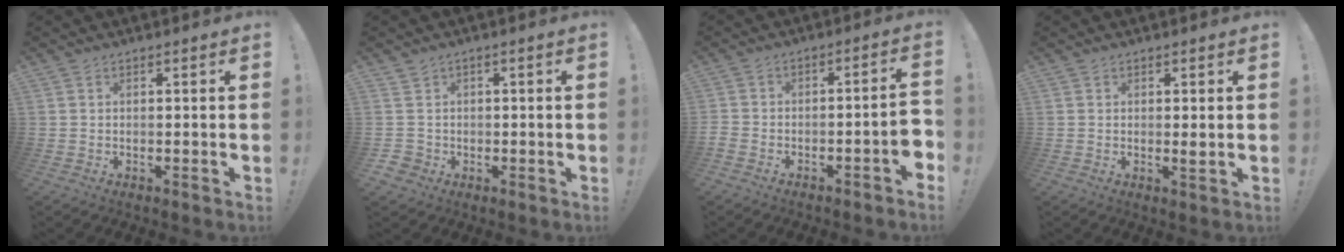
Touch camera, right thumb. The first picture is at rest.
{"total": 3.5, "force": [0.7, 3.3, 0.6], "torque": [-0.014, 0.002, 0.016]}
{"total": 5.7, "force": [-3.2, 1.4, 4.5], "torque": [-0.073, 0.005, -0.054]}
{"total": 1.7, "force": [0.4, 0.3, 1.7], "torque": [-0.013, -0.008, 0.003]}